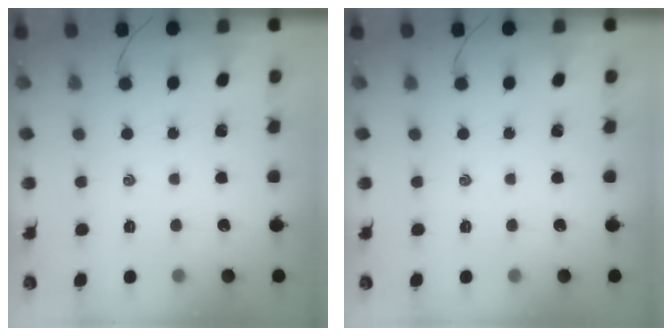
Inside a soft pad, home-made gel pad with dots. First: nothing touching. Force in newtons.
{"total": 0.0}